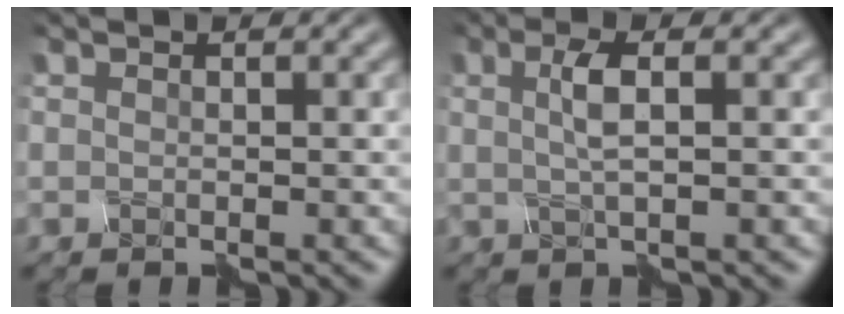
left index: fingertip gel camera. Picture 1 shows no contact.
{"total": 2.2, "force": [-0.3, 0.4, 2.1], "torque": [-0.042, 0.004, -0.007]}